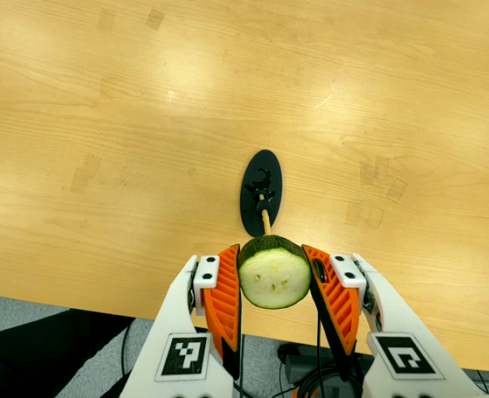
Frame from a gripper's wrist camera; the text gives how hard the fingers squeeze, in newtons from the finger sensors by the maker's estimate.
{"total": 11.9, "left": 12.1, "right": 11.6}